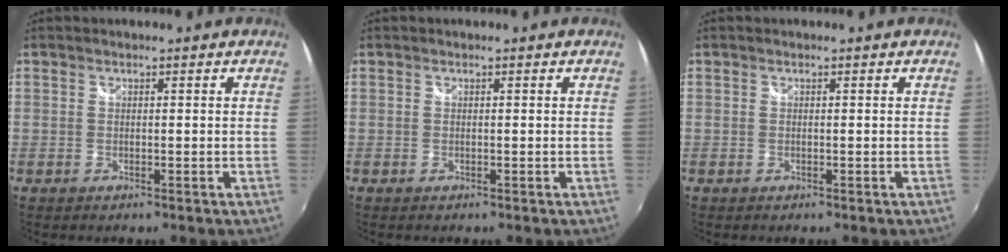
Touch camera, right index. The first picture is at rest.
{"total": 0.0}
{"total": 0.0}